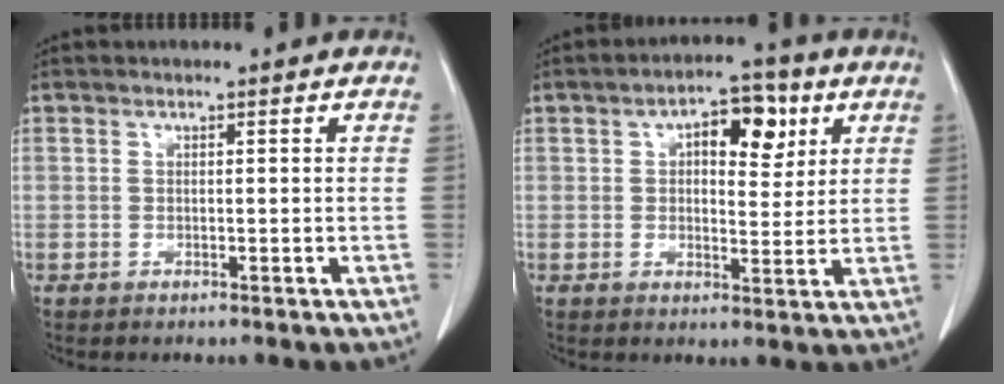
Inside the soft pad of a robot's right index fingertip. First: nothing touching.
{"total": 7.9, "force": [3.0, 3.7, 6.3], "torque": [-0.086, 0.019, 0.042]}